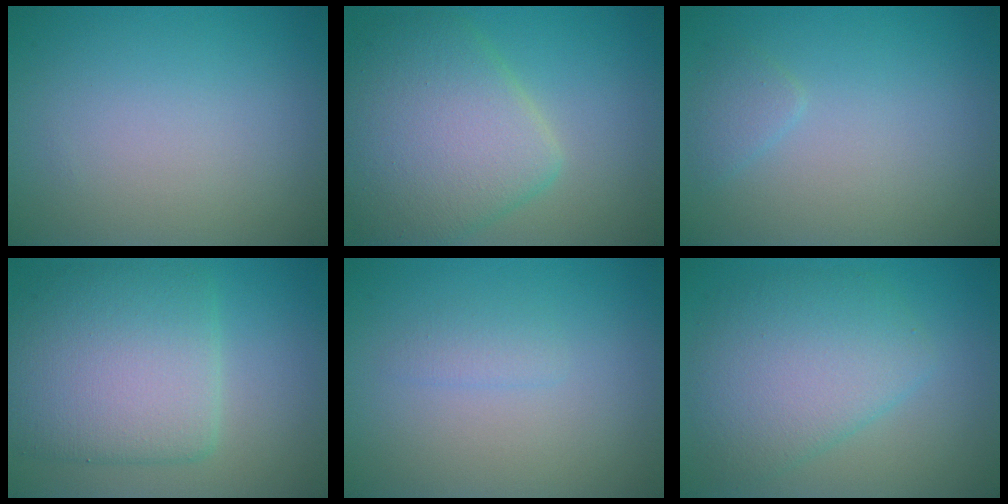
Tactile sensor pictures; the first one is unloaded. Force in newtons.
{"total": 7.7, "press": 7.7, "slide": 0.2}
{"total": 1.2, "press": 1.2, "slide": 0.1}
{"total": 7.8, "press": 7.8, "slide": 0.2}
{"total": 1.0, "press": 1.0, "slide": 0.1}
{"total": 5.9, "press": 5.9, "slide": 0.1}